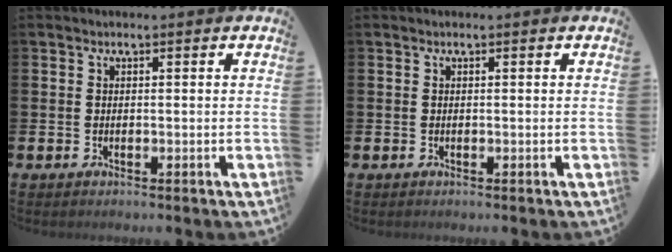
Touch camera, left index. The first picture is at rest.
{"total": 0.0}